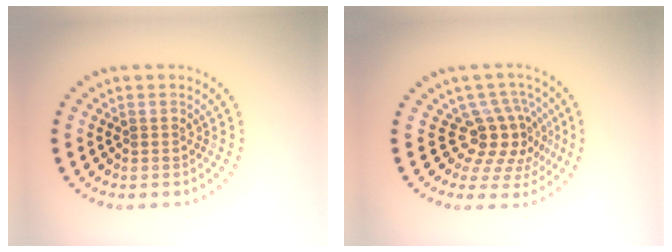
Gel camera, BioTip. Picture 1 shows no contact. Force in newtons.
{"total": 4.3, "press": 3.1, "slide": 3.0}